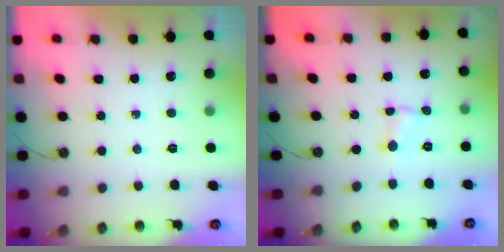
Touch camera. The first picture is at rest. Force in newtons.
{"total": 0.7, "press": 0.7, "slide": 0.1}